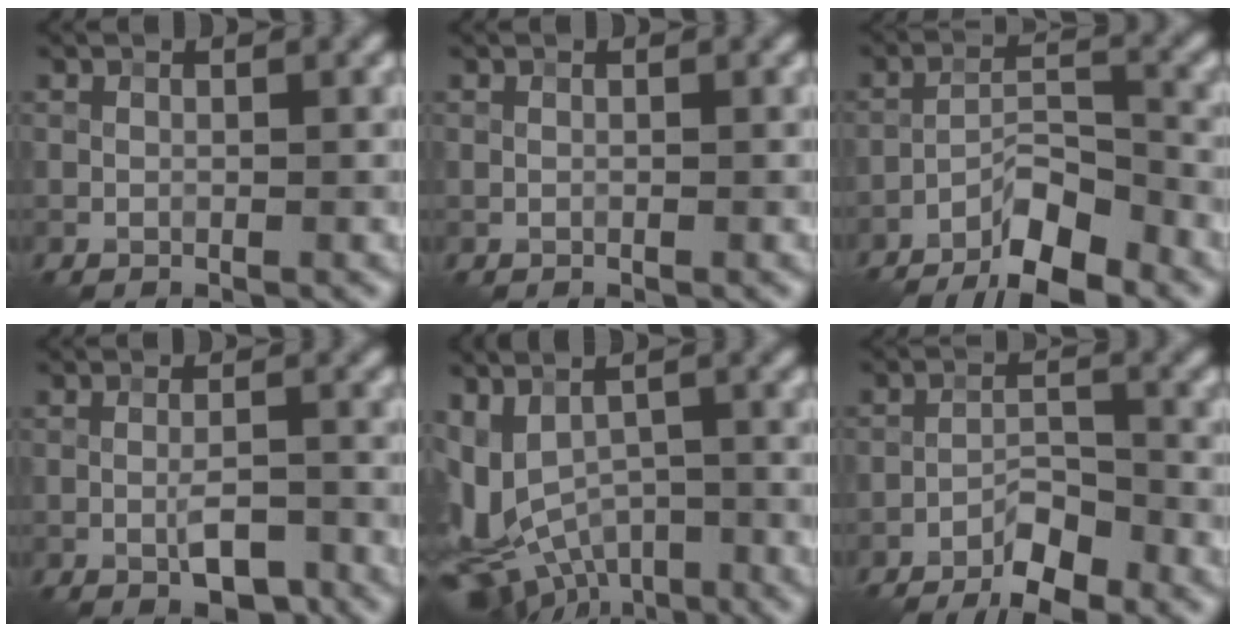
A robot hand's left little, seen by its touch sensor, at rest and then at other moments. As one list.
[{"total": 0.0}, {"total": 6.2, "force": [-4.6, 1.6, 3.8], "torque": [-0.061, 0.006, -0.086]}, {"total": 3.0, "force": [-1.4, 0.9, 2.5], "torque": [-0.043, 0.002, -0.023]}, {"total": 8.2, "force": [-2.0, 5.4, 5.9], "torque": [-0.112, -0.013, -0.028]}, {"total": 4.5, "force": [-3.3, 1.3, 2.7], "torque": [-0.040, 0.006, -0.063]}]